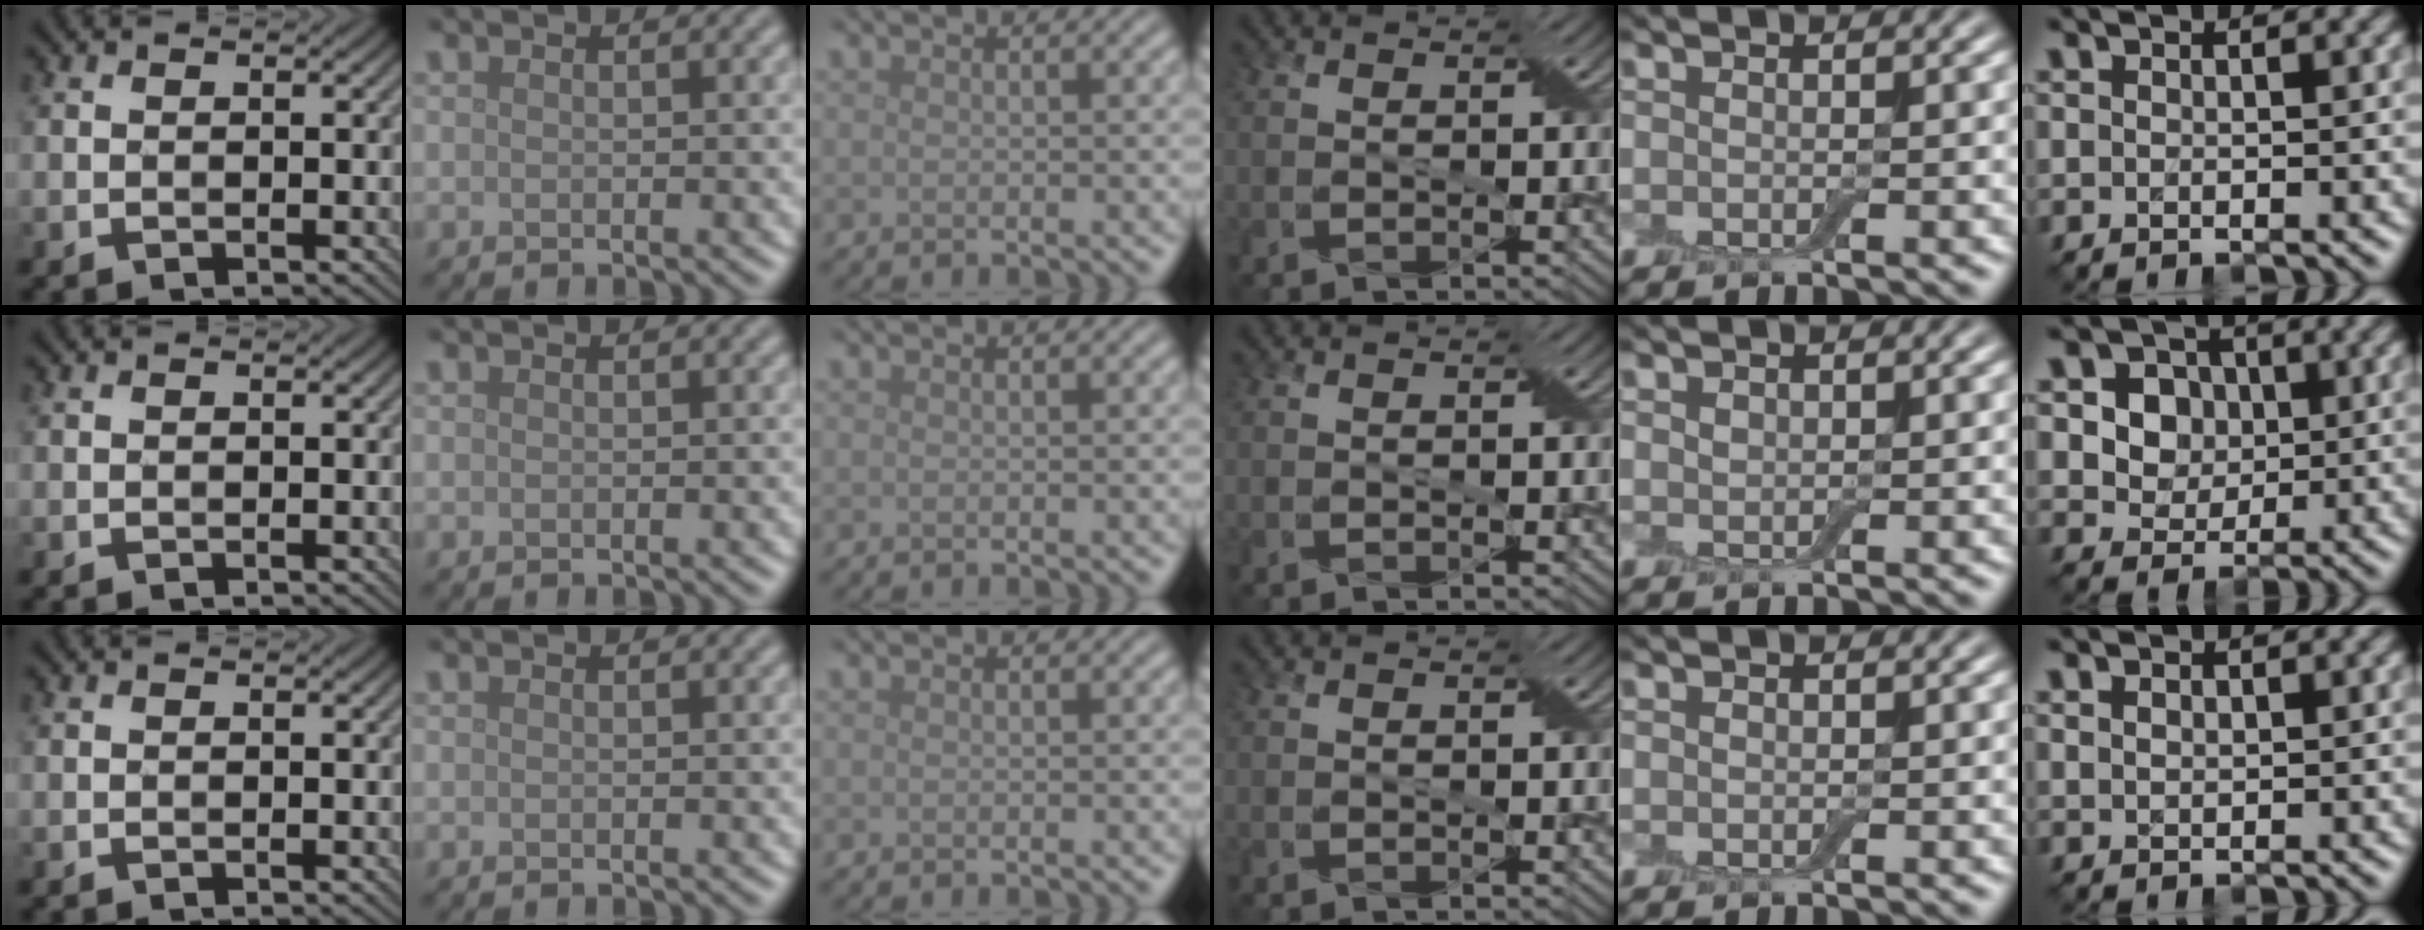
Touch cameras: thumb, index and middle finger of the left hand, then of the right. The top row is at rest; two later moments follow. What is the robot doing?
{"motion": "extract", "object": "drawer"}